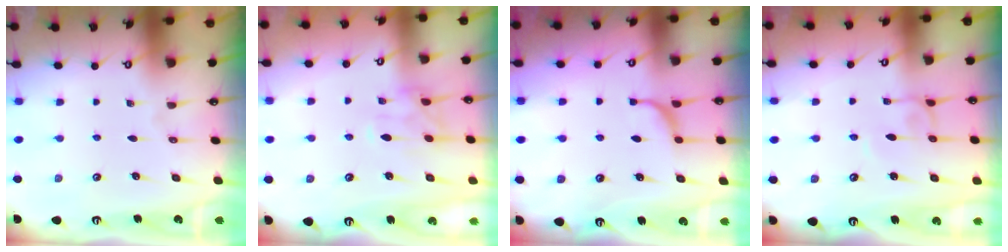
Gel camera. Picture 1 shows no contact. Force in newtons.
{"total": 0.0}
{"total": 2.4, "press": 2.3, "slide": 0.3}
{"total": 3.4, "press": 3.4, "slide": 0.1}